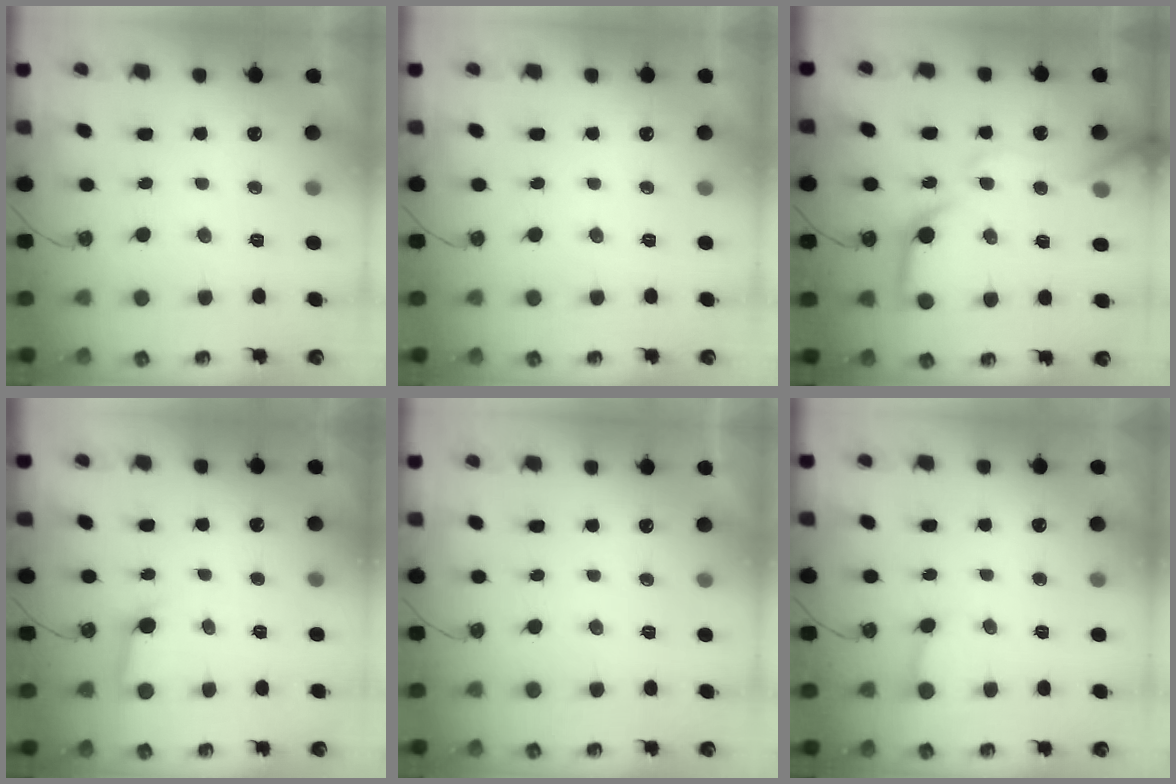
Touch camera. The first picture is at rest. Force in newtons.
{"total": 0.0}
{"total": 16.8, "press": 16.7, "slide": 2.1}
{"total": 2.9, "press": 2.9, "slide": 0.2}
{"total": 0.0}
{"total": 4.9, "press": 4.9, "slide": 0.5}